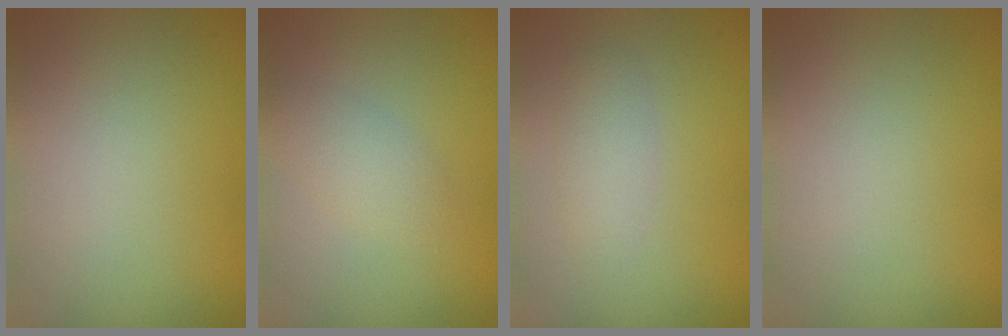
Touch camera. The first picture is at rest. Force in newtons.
{"total": 1.8, "press": 1.8, "slide": 0.1}
{"total": 1.9, "press": 1.9, "slide": 0.1}
{"total": 0.0}